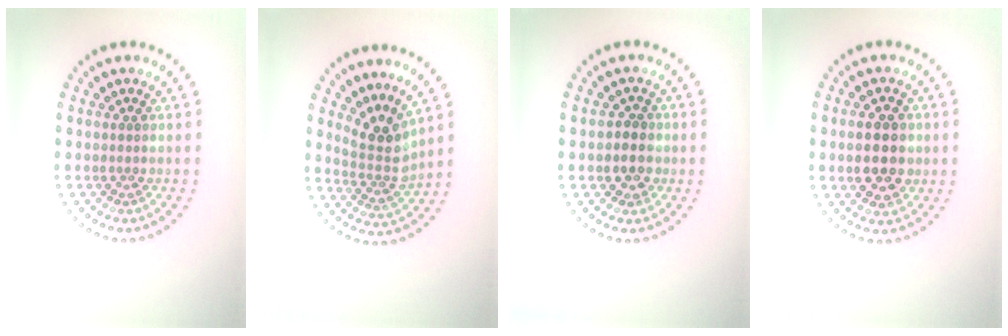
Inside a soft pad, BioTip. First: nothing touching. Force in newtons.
{"total": 3.4, "press": 2.4, "slide": 2.5}
{"total": 2.3, "press": 2.2, "slide": 0.7}
{"total": 5.2, "press": 5.2, "slide": 0.2}